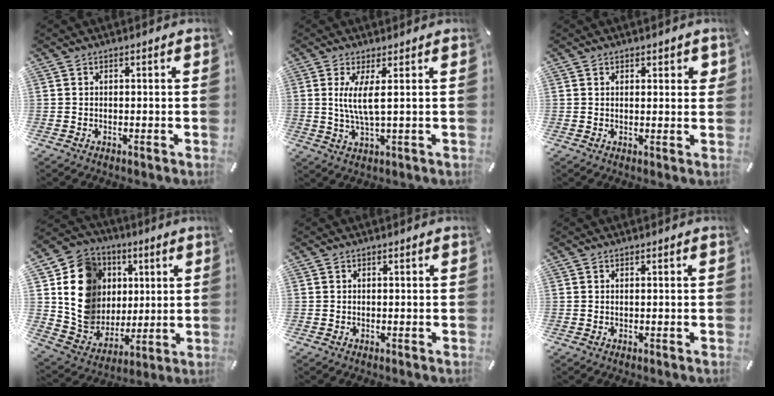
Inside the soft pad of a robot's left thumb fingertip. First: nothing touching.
{"total": 6.6, "force": [1.2, 1.2, 6.3], "torque": [-0.137, -0.007, 0.016]}
{"total": 1.9, "force": [1.2, 1.1, 1.0], "torque": [-0.005, -0.002, 0.018]}
{"total": 16.4, "force": [3.7, 15.2, 5.0], "torque": [-0.082, -0.013, 0.087]}
{"total": 0.0}
{"total": 0.0}